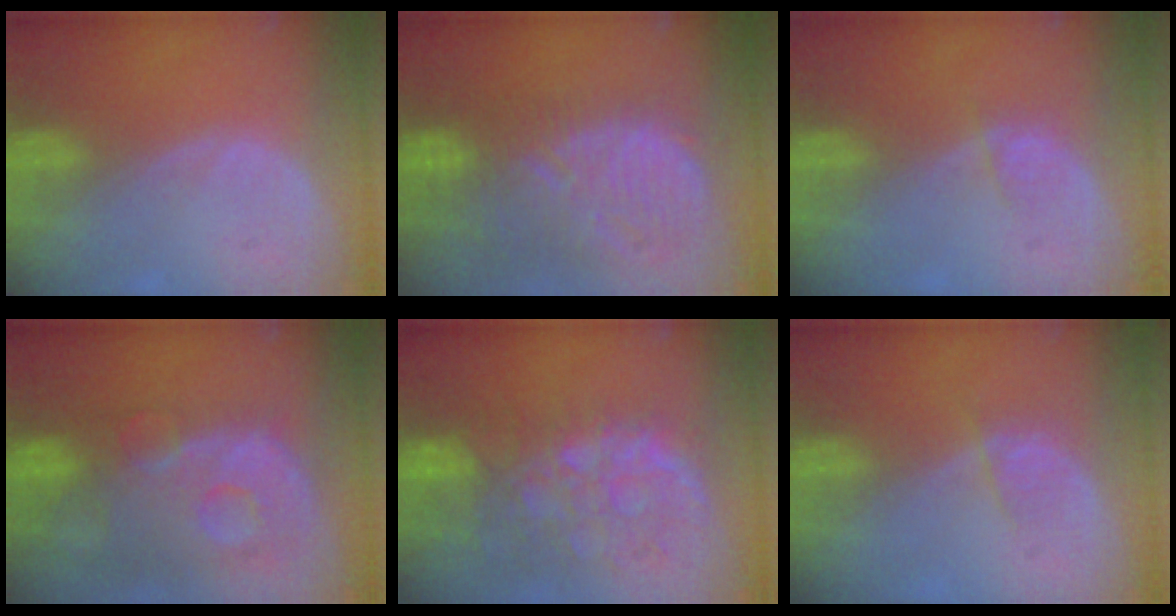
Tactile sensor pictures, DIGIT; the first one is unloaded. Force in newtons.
{"total": 13.1, "press": 11.4, "slide": 6.5}
{"total": 1.4, "press": 1.3, "slide": 0.6}
{"total": 13.4, "press": 11.0, "slide": 7.6}
{"total": 11.1, "press": 9.7, "slide": 5.5}
{"total": 2.2, "press": 2.0, "slide": 0.9}